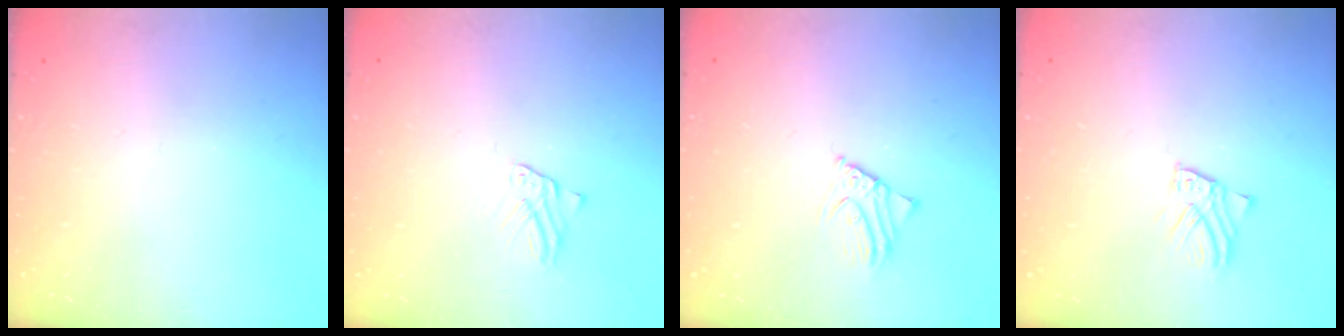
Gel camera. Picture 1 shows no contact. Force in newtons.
{"total": 1.2, "press": 1.2, "slide": 0.1}
{"total": 2.1, "press": 2.1, "slide": 0.1}
{"total": 2.7, "press": 2.7, "slide": 0.1}